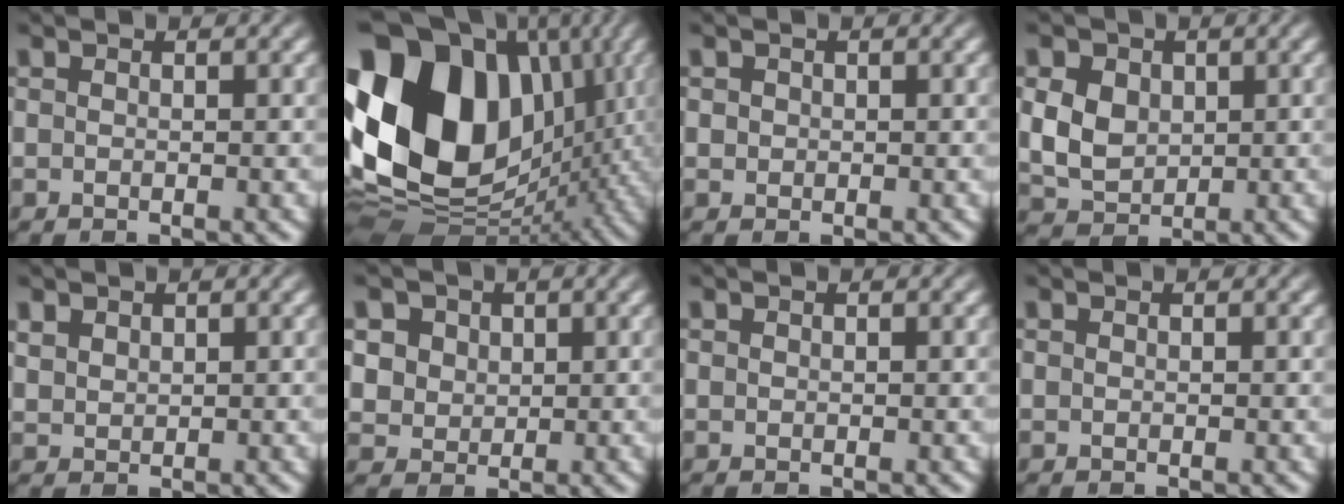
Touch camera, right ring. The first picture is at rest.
{"total": 27.8, "force": [0.4, 19.5, 19.8], "torque": [-0.332, -0.037, 0.023]}
{"total": 0.9, "force": [0.2, 0.8, 0.4], "torque": [-0.008, -0.004, 0.009]}
{"total": 6.8, "force": [0.2, 6.0, 3.3], "torque": [-0.075, -0.018, 0.013]}
{"total": 1.5, "force": [1.3, 0.8, 0.3], "torque": [-0.003, 0.000, 0.033]}
{"total": 5.9, "force": [1.6, 5.2, 2.3], "torque": [-0.056, -0.009, 0.032]}
{"total": 0.0}
{"total": 0.0}